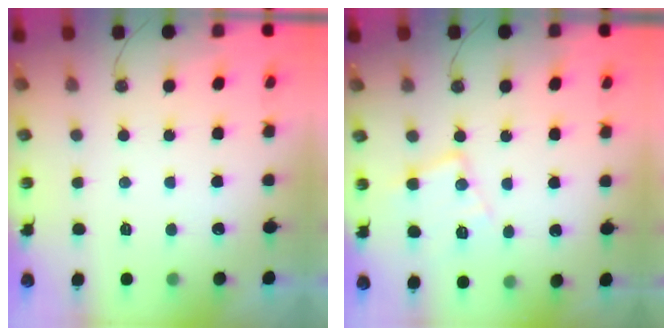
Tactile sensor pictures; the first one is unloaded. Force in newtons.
{"total": 12.8, "press": 12.8, "slide": 1.0}